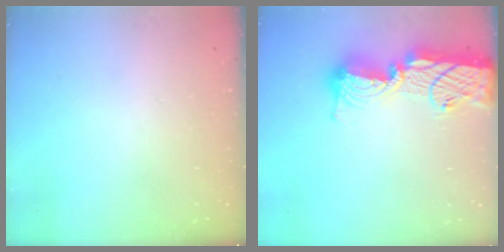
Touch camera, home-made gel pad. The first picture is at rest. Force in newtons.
{"total": 17.5, "press": 17.4, "slide": 1.3}